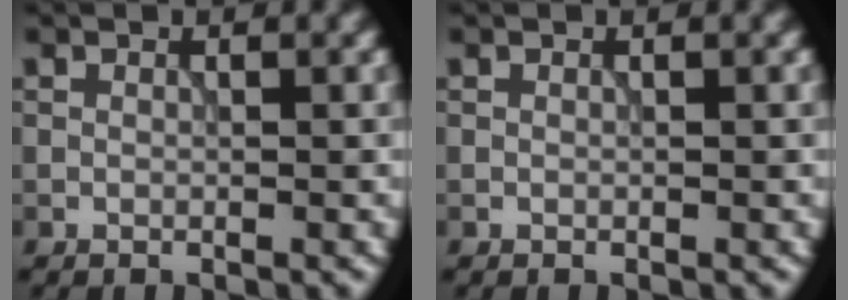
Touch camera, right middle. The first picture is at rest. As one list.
[{"total": 0.0}]